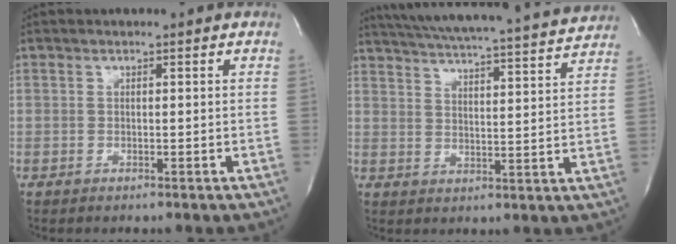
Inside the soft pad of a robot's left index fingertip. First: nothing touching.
{"total": 22.0, "force": [20.4, 0.9, 8.2], "torque": [-0.143, -0.023, 0.267]}